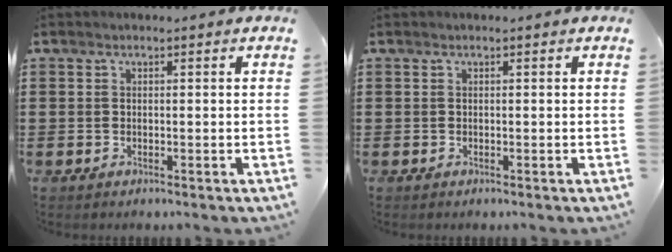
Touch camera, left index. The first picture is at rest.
{"total": 0.0}